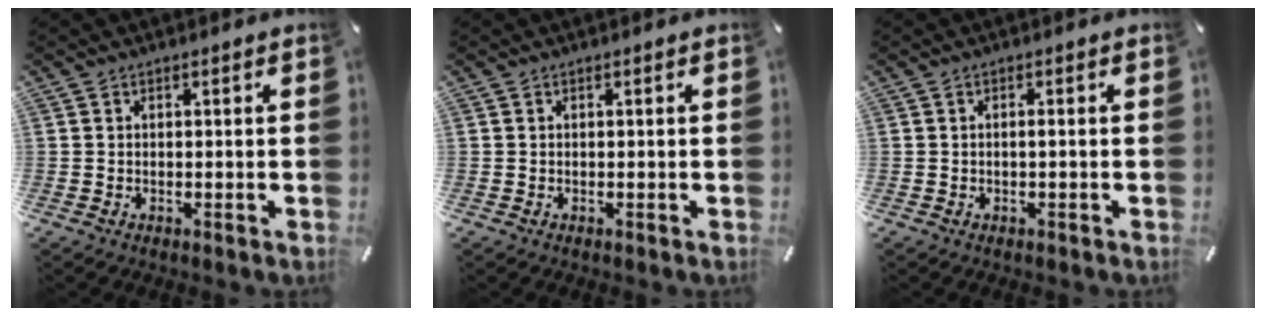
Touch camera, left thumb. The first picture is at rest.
{"total": 0.0}
{"total": 1.2, "force": [-0.2, 0.1, 1.2], "torque": [-0.023, 0.000, -0.004]}